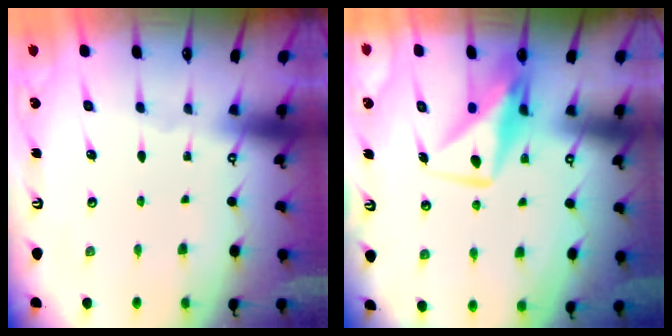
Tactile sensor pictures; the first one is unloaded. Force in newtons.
{"total": 10.6, "press": 10.5, "slide": 0.8}